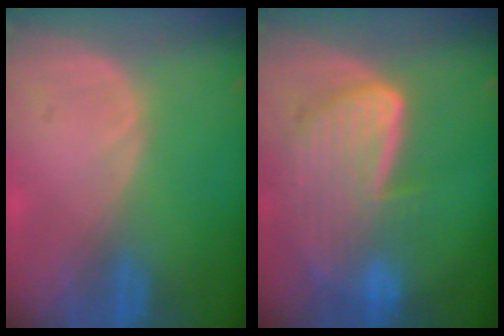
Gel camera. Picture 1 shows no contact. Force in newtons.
{"total": 9.2, "press": 8.1, "slide": 4.5}